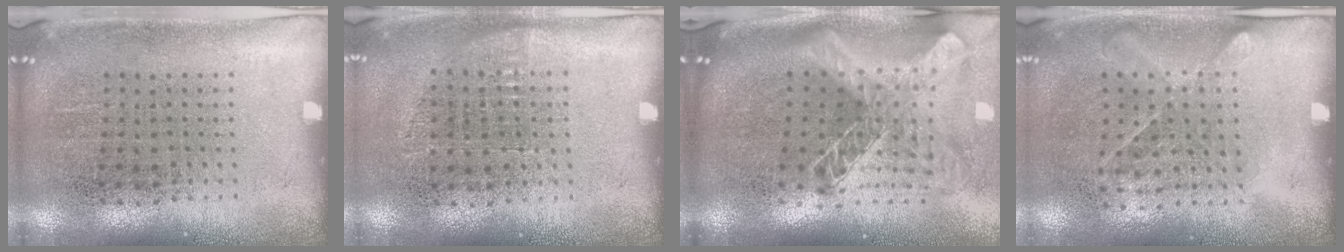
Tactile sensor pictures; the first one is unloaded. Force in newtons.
{"total": 0.6, "press": 0.5, "slide": 0.3}
{"total": 2.5, "press": 1.8, "slide": 1.8}
{"total": 1.2, "press": 1.0, "slide": 0.7}